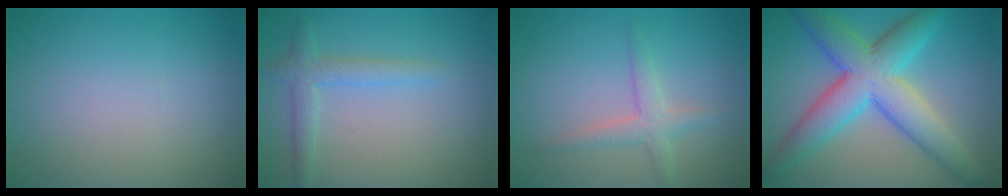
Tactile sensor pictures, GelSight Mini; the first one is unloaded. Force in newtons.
{"total": 2.4, "press": 2.4, "slide": 0.1}
{"total": 2.3, "press": 2.3, "slide": 0.1}
{"total": 8.8, "press": 8.8, "slide": 0.1}